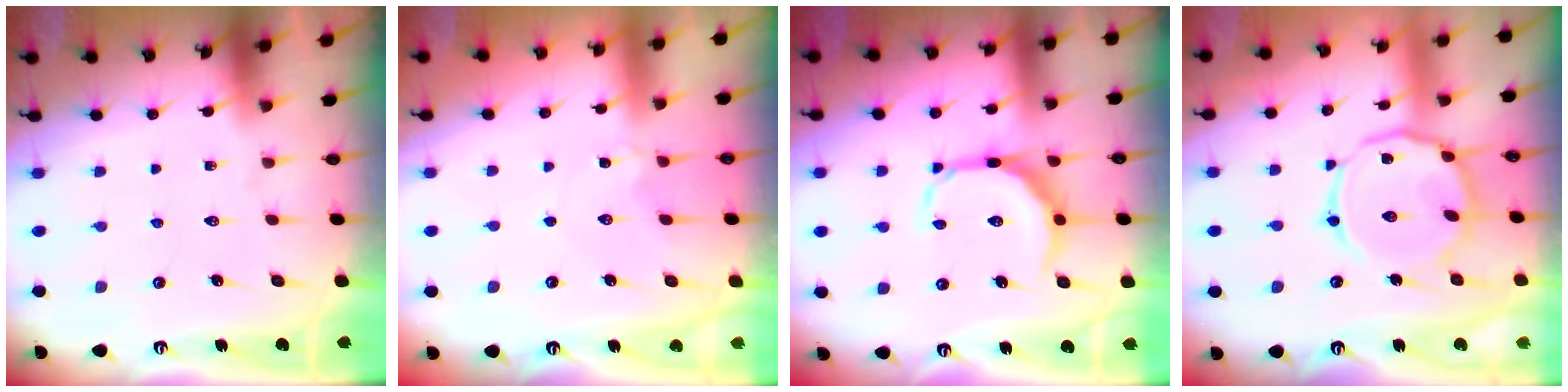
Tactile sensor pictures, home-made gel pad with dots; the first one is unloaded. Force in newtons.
{"total": 2.7, "press": 2.7, "slide": 0.5}
{"total": 10.4, "press": 10.4, "slide": 0.6}
{"total": 13.8, "press": 13.8, "slide": 1.1}